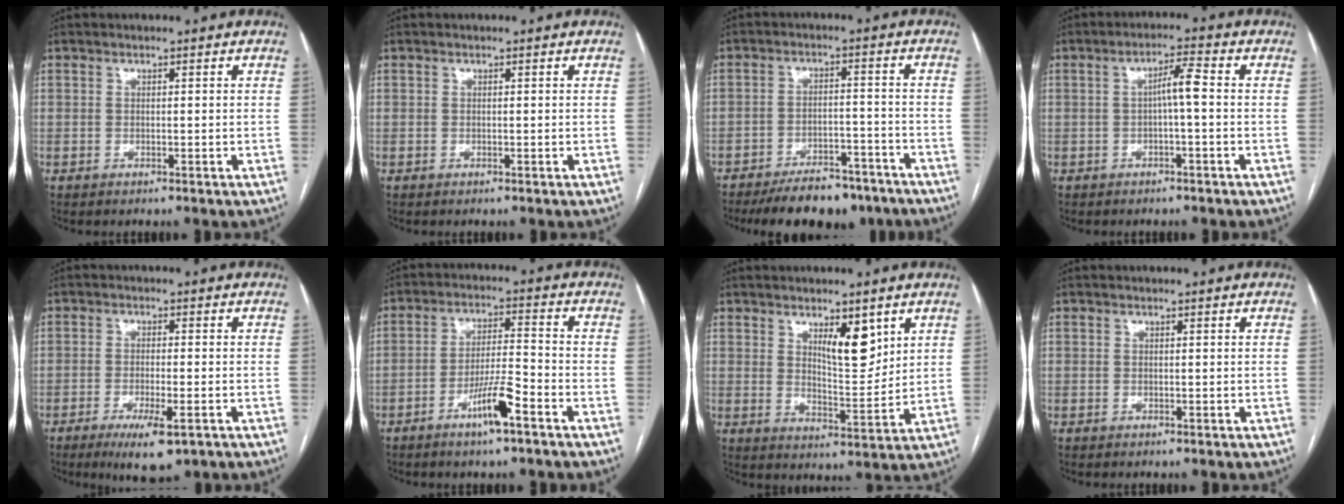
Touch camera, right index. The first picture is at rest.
{"total": 0.0}
{"total": 12.2, "force": [-9.9, 4.5, 5.5], "torque": [-0.067, 0.006, -0.147]}
{"total": 2.5, "force": [0.0, -0.1, 2.5], "torque": [-0.042, 0.003, 0.000]}
{"total": 6.7, "force": [-3.7, 1.3, 5.5], "torque": [-0.093, -0.014, -0.055]}
{"total": 7.3, "force": [-4.2, 0.6, 5.9], "torque": [-0.112, -0.001, -0.075]}
{"total": 7.0, "force": [3.7, 2.3, 5.4], "torque": [-0.089, -0.012, 0.064]}
{"total": 0.0}